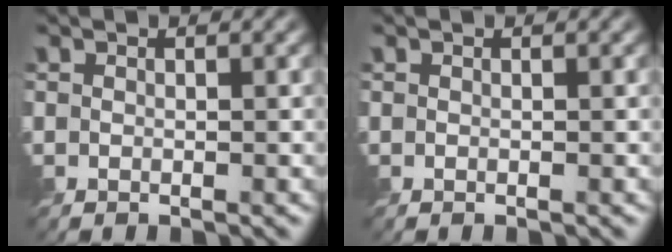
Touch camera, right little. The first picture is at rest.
{"total": 0.0}